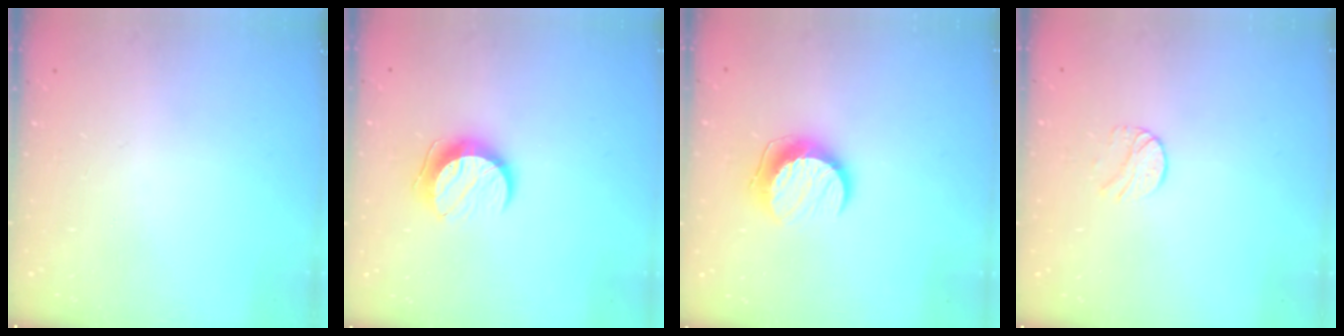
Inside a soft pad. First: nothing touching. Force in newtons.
{"total": 9.6, "press": 9.6, "slide": 0.3}
{"total": 10.4, "press": 10.4, "slide": 0.4}
{"total": 6.9, "press": 6.9, "slide": 0.7}